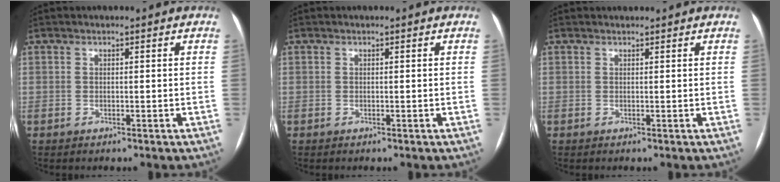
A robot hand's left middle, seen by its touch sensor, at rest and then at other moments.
{"total": 0.0}
{"total": 1.4, "force": [1.3, 0.2, 0.3], "torque": [-0.008, 0.018, 0.022]}